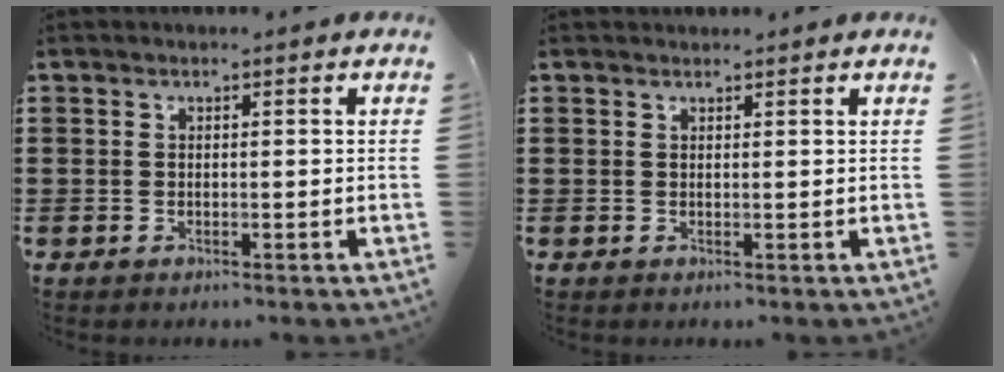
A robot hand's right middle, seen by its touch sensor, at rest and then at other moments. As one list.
[{"total": 0.7, "force": [0.7, 0.1, 0.0], "torque": [-0.002, 0.001, 0.013]}]